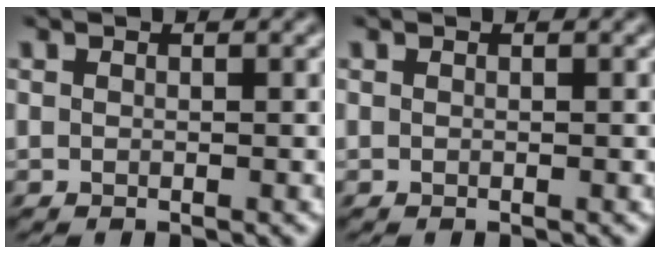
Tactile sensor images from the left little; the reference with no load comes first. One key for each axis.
{"total": 0.0}